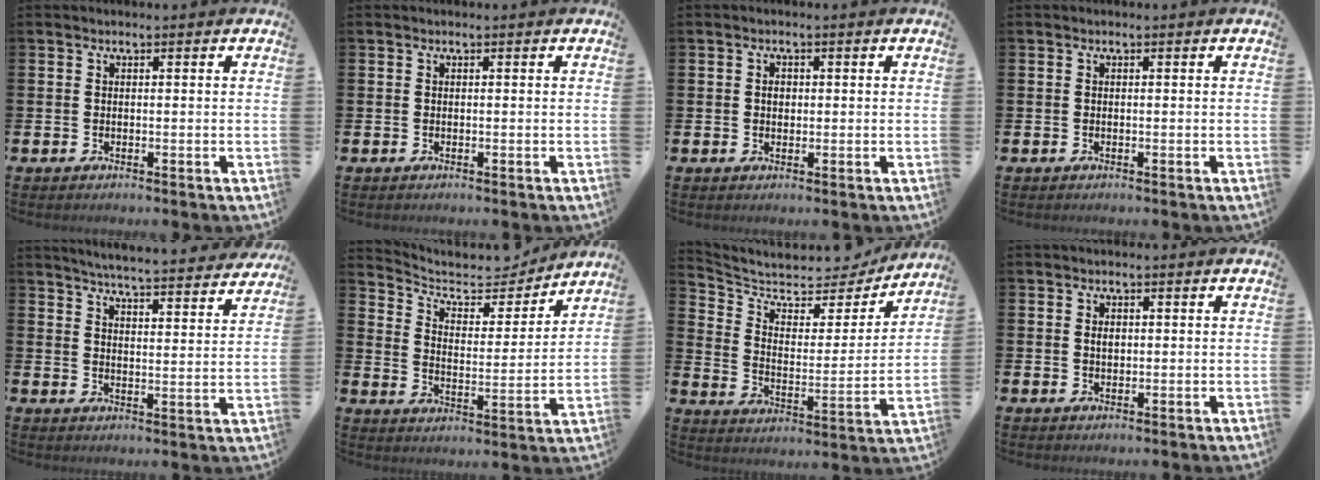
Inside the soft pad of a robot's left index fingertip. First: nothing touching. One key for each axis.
{"total": 0.0}
{"total": 1.3, "fx": 0.2, "fy": 1.0, "fz": 0.7, "tx": 0.002, "ty": 0.001, "tz": 0.000}
{"total": 0.0}
{"total": 5.5, "fx": 5.4, "fy": -0.1, "fz": 1.1, "tx": -0.035, "ty": -0.046, "tz": 0.092}
{"total": 7.4, "fx": 6.8, "fy": 2.5, "fz": 1.5, "tx": -0.064, "ty": -0.051, "tz": 0.118}
{"total": 6.6, "fx": 5.9, "fy": 2.4, "fz": 1.4, "tx": -0.063, "ty": -0.053, "tz": 0.095}
{"total": 1.2, "fx": 0.5, "fy": 0.8, "fz": 0.8, "tx": -0.001, "ty": -0.001, "tz": 0.004}